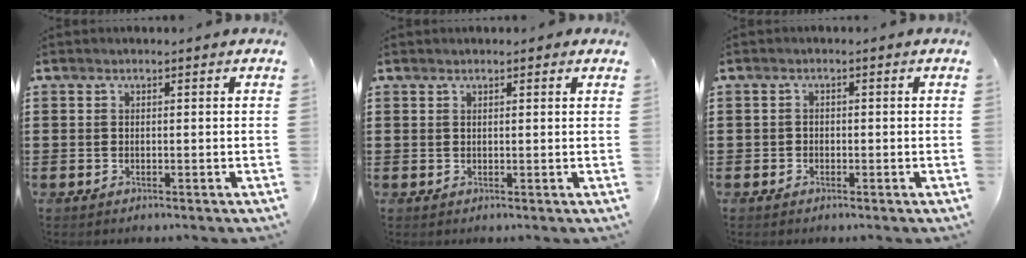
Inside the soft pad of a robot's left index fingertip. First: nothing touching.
{"total": 1.0, "force": [0.8, 0.3, 0.5], "torque": [-0.012, 0.004, 0.014]}
{"total": 1.0, "force": [-0.5, 0.8, 0.1], "torque": [-0.005, 0.003, -0.012]}